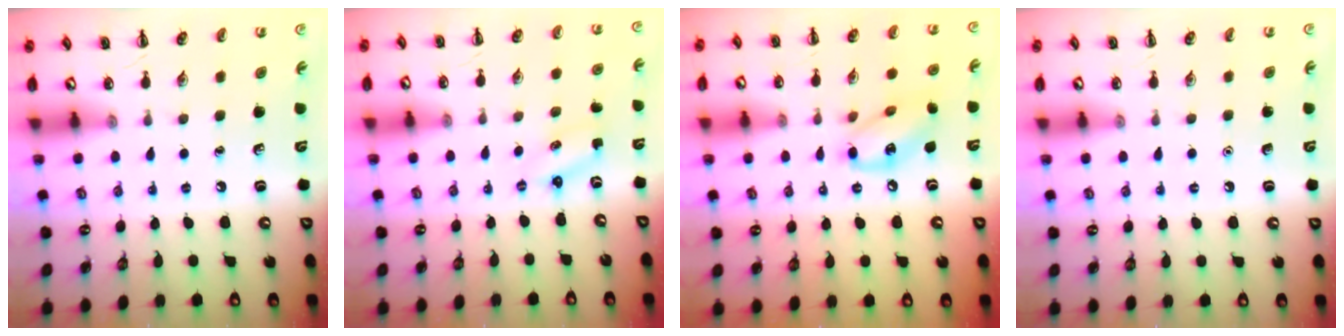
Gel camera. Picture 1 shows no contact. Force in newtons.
{"total": 2.1, "press": 2.0, "slide": 0.6}
{"total": 12.0, "press": 11.9, "slide": 1.6}
{"total": 1.6, "press": 1.6, "slide": 0.1}